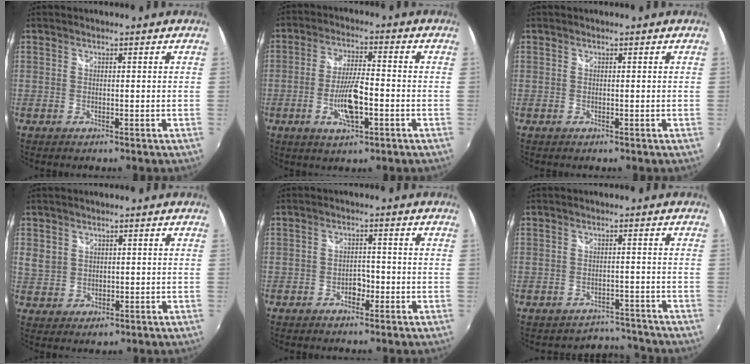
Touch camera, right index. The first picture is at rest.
{"total": 8.9, "force": [-2.9, 2.7, 7.9], "torque": [-0.155, -0.003, -0.051]}
{"total": 0.0}
{"total": 5.1, "force": [1.5, 4.4, 2.2], "torque": [-0.033, 0.000, 0.034]}
{"total": 2.7, "force": [-1.3, 1.9, 1.5], "torque": [-0.026, 0.004, -0.022]}
{"total": 5.1, "force": [-4.8, 1.6, -0.7], "torque": [0.010, 0.009, -0.065]}